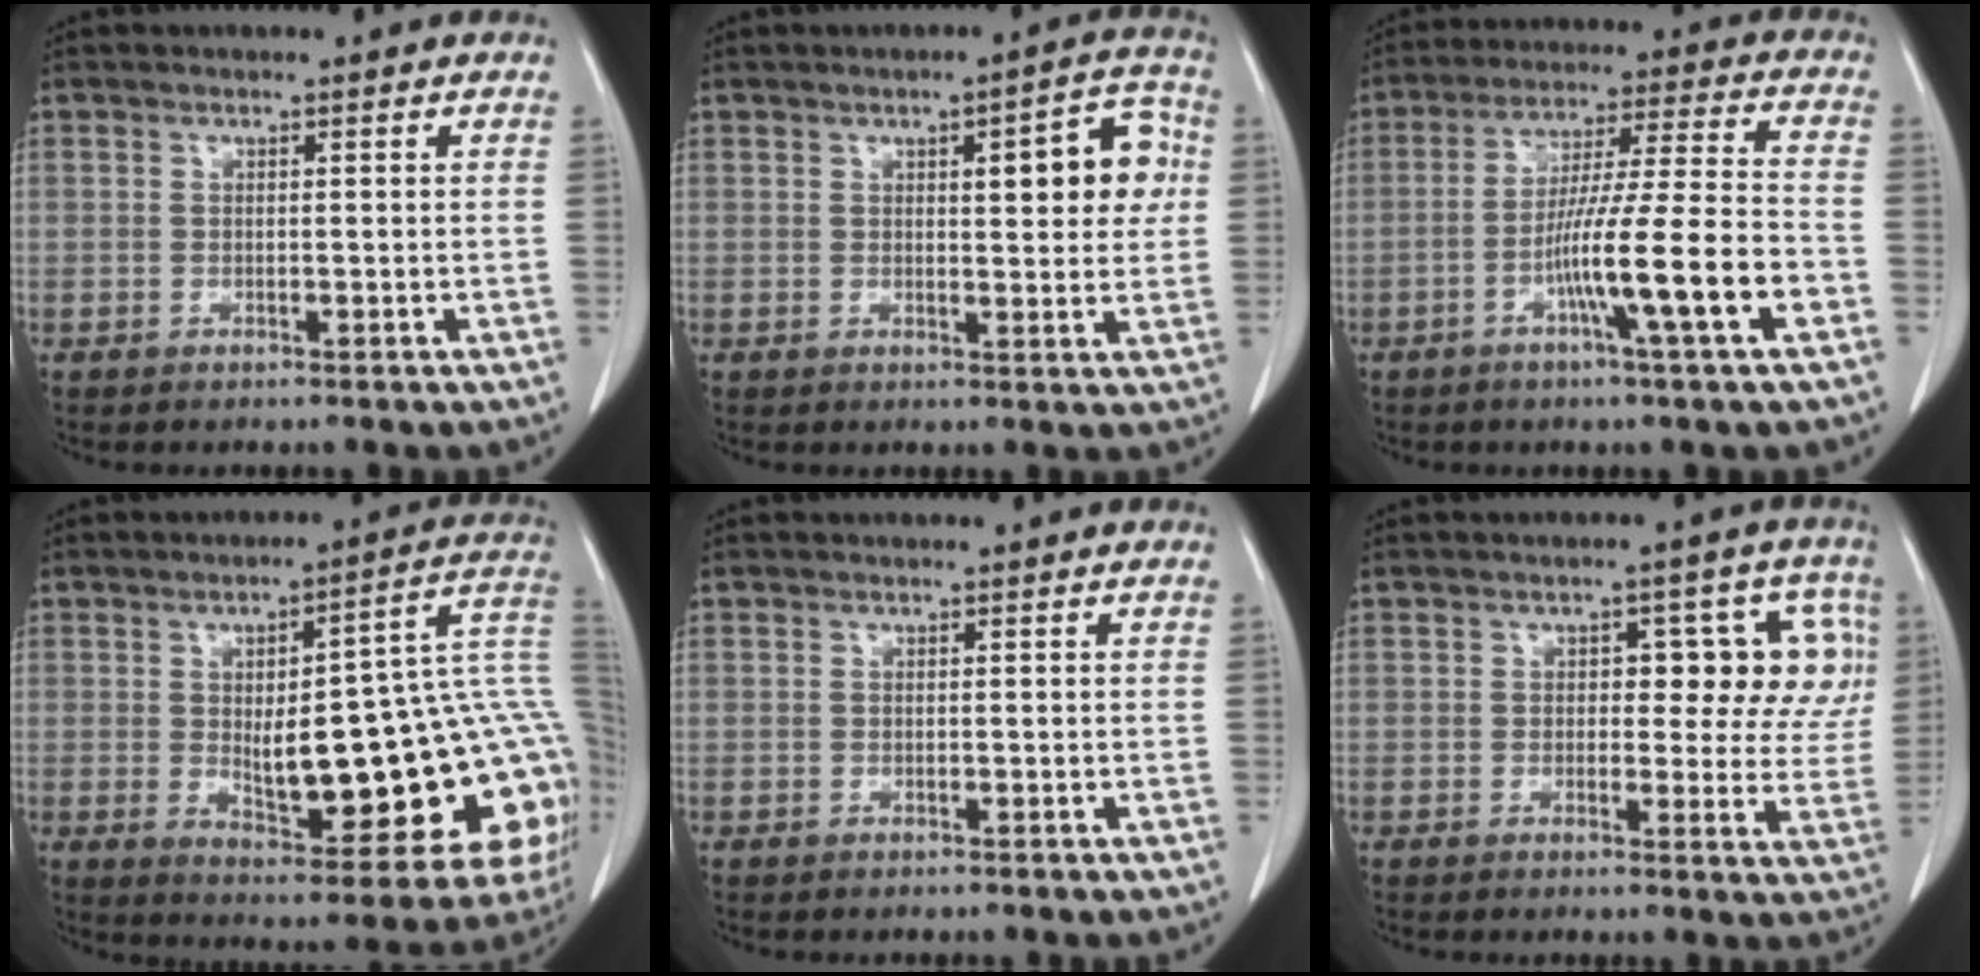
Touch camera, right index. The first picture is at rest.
{"total": 8.1, "force": [1.9, 2.3, 7.5], "torque": [-0.089, 0.017, 0.021]}
{"total": 13.9, "force": [-5.1, -0.7, 12.9], "torque": [-0.220, -0.004, -0.091]}
{"total": 25.4, "force": [-1.8, 6.4, 24.5], "torque": [-0.251, 0.025, -0.009]}
{"total": 0.0}
{"total": 9.2, "force": [2.1, 4.6, 7.6], "torque": [-0.068, 0.026, 0.022]}